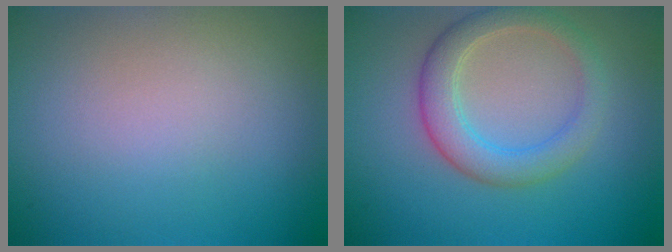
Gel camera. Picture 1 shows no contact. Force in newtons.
{"total": 3.9, "press": 3.9, "slide": 0.0}